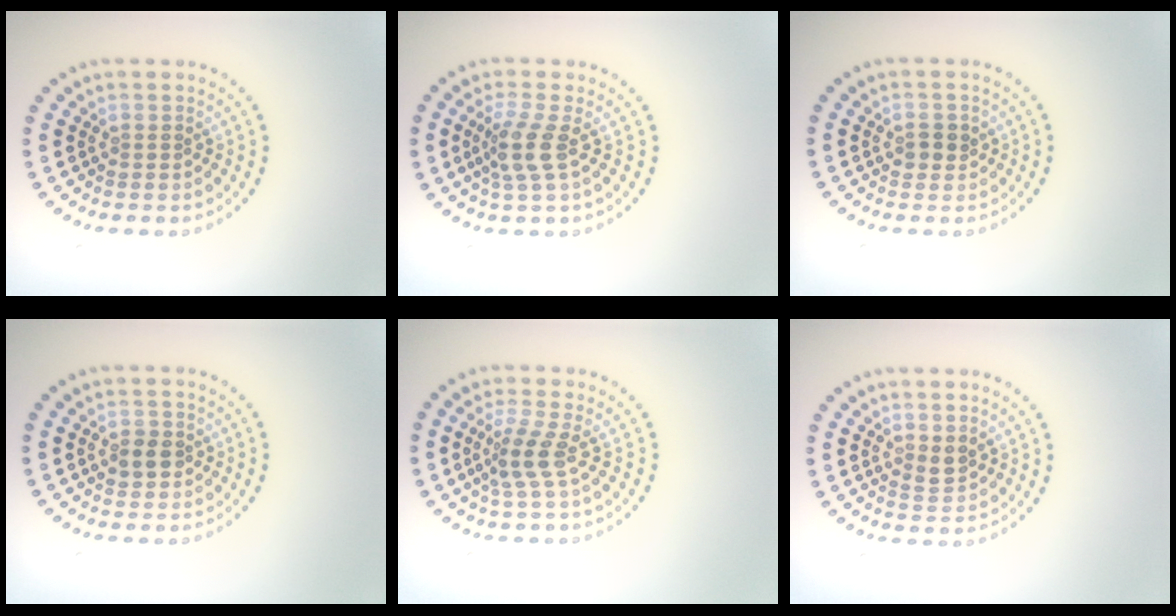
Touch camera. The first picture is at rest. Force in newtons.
{"total": 2.7, "press": 2.1, "slide": 1.8}
{"total": 1.3, "press": 1.3, "slide": 0.4}
{"total": 1.8, "press": 1.7, "slide": 0.5}
{"total": 2.5, "press": 1.8, "slide": 1.7}
{"total": 1.3, "press": 1.2, "slide": 0.6}